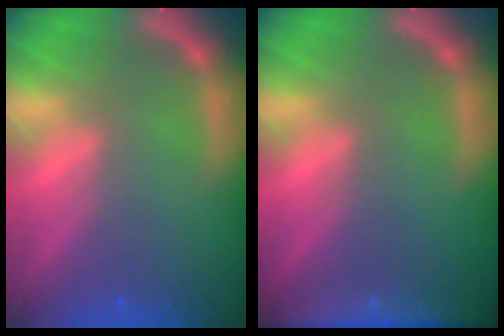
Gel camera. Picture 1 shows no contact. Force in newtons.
{"total": 5.5}